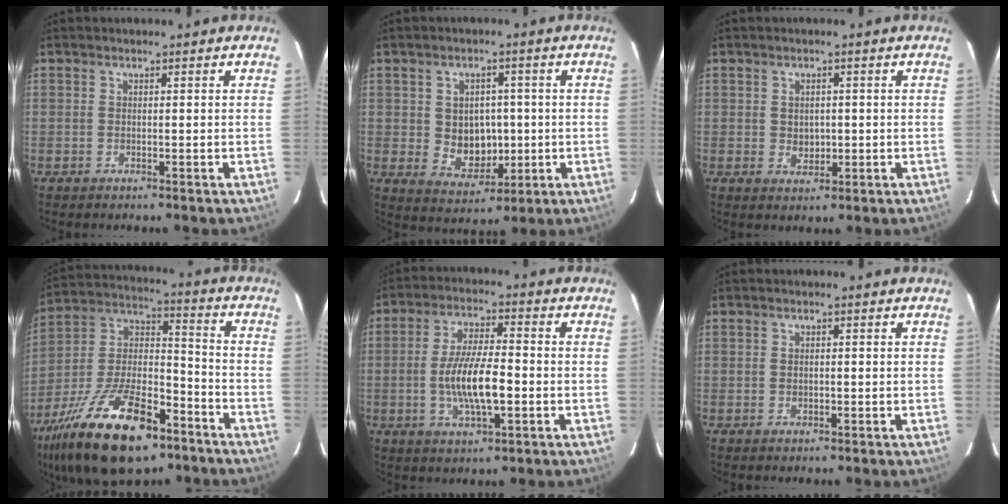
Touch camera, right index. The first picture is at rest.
{"total": 7.6, "force": [-0.1, 6.3, 4.2], "torque": [-0.079, 0.004, 0.018]}
{"total": 2.9, "force": [-0.1, 2.4, 1.6], "torque": [-0.025, 0.001, 0.003]}
{"total": 25.5, "force": [-15.4, 10.9, 17.1], "torque": [-0.337, -0.011, -0.258]}
{"total": 10.4, "force": [-2.2, 2.9, 9.8], "torque": [-0.189, -0.003, -0.038]}
{"total": 0.8, "force": [-0.1, 0.6, 0.5], "torque": [-0.008, 0.002, -0.001]}